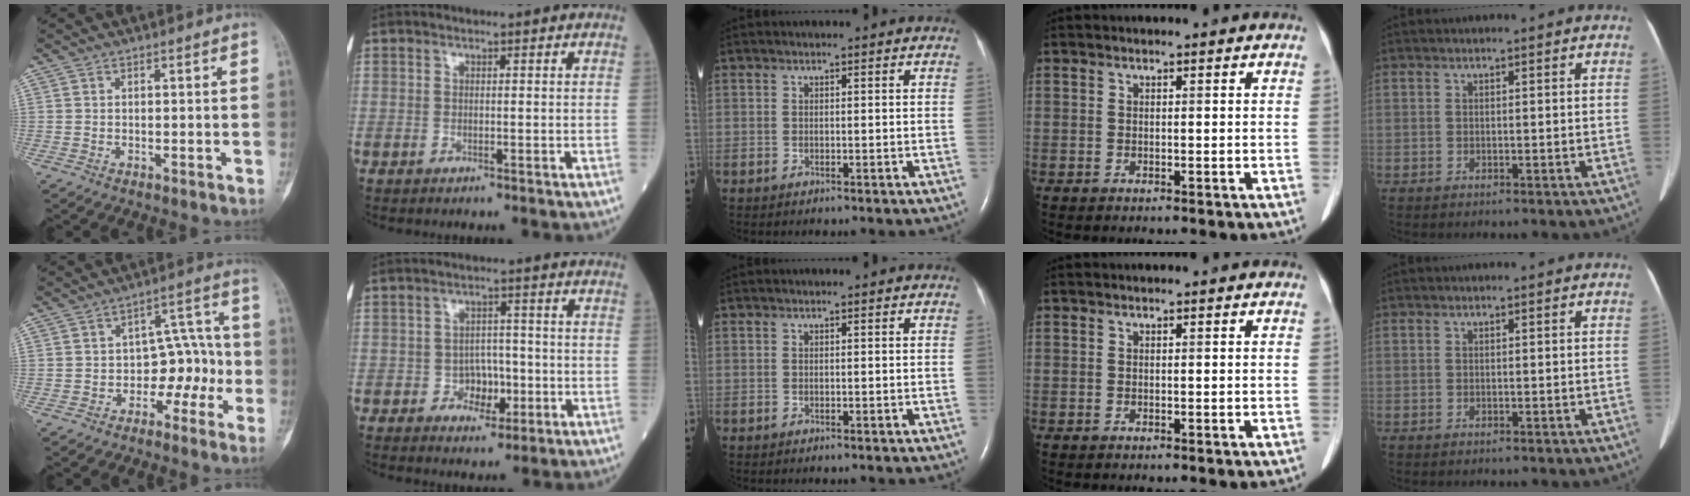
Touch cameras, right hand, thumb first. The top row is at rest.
{"thumb": {"total": 10.5, "force": [-3.3, 7.3, 6.8], "torque": [-0.035, 0.064, -0.052]}, "index": {"total": 6.5, "force": [-2.2, 3.3, 5.1], "torque": [-0.086, 0.006, -0.032]}}